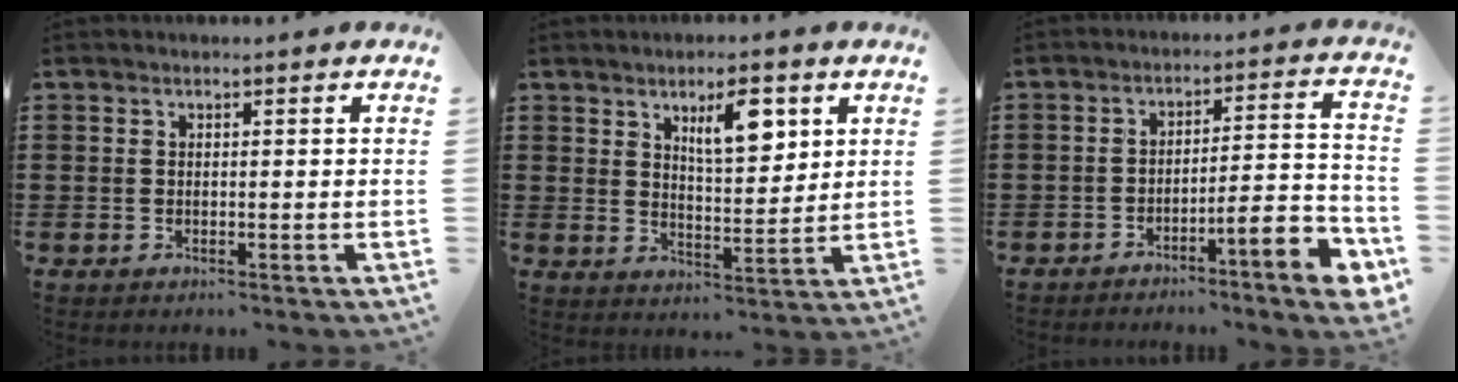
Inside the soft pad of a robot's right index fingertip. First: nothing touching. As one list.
[{"total": 7.4, "force": [3.5, 2.8, 5.9], "torque": [-0.093, -0.003, 0.053]}, {"total": 7.0, "force": [-4.6, 0.7, 5.2], "torque": [-0.077, -0.012, -0.087]}]